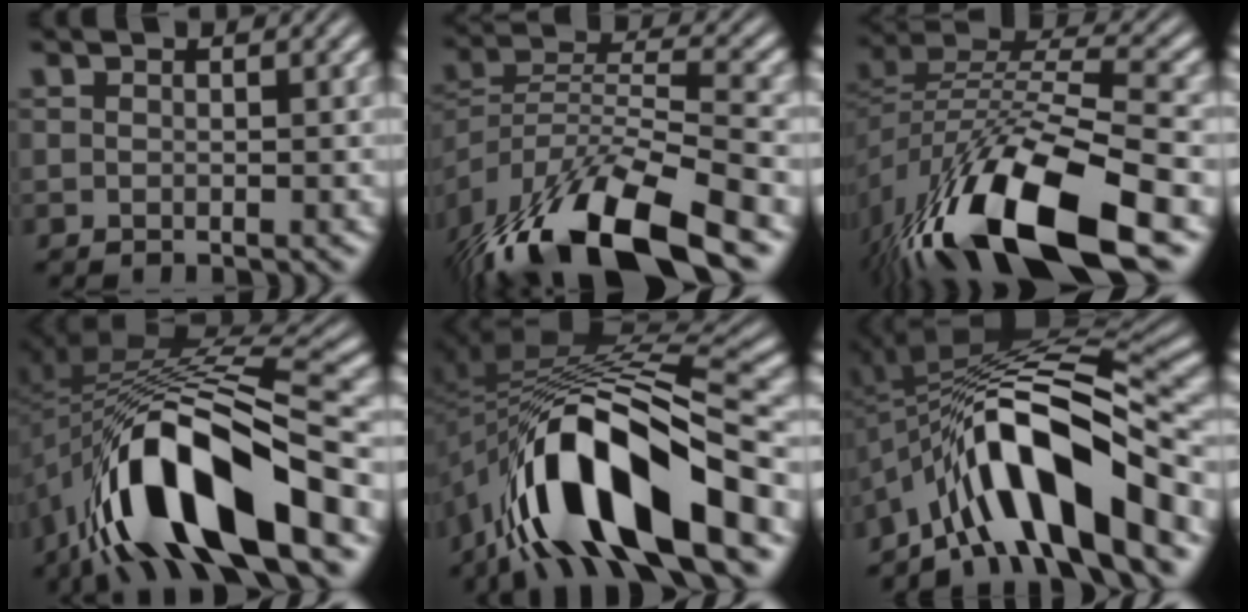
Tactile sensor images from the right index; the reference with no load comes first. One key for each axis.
{"total": 10.8, "fx": -4.1, "fy": 5.7, "fz": 8.2, "tx": -0.172, "ty": -0.045, "tz": -0.047}
{"total": 13.3, "fx": -3.4, "fy": 7.0, "fz": 10.8, "tx": -0.205, "ty": -0.042, "tz": -0.036}
{"total": 13.8, "fx": -3.5, "fy": 6.5, "fz": 11.7, "tx": -0.223, "ty": -0.019, "tz": -0.044}
{"total": 15.2, "fx": -2.9, "fy": 7.4, "fz": 13.0, "tx": -0.239, "ty": -0.013, "tz": -0.040}
{"total": 15.3, "fx": -1.8, "fy": 7.7, "fz": 13.1, "tx": -0.225, "ty": -0.004, "tz": -0.021}